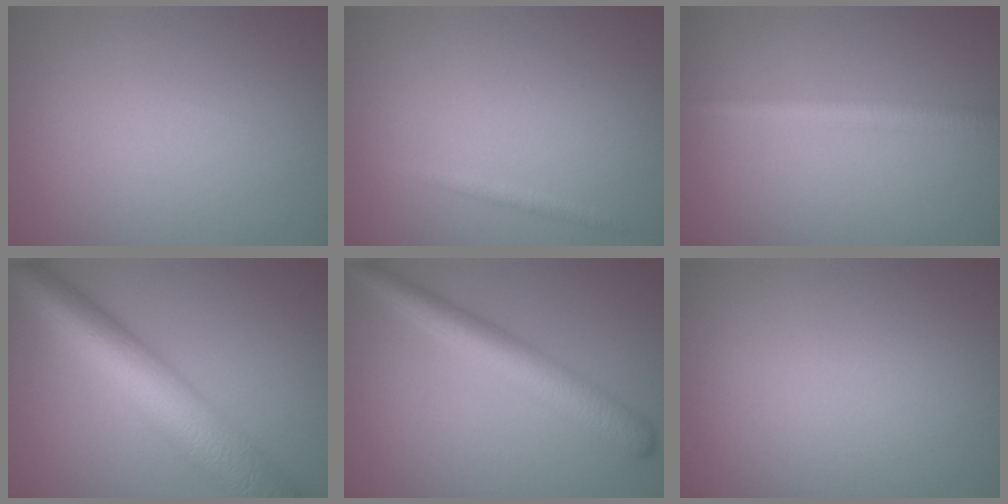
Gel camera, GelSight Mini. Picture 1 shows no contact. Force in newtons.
{"total": 0.9, "press": 0.9, "slide": 0.1}
{"total": 2.2, "press": 2.2, "slide": 0.1}
{"total": 9.7, "press": 9.7, "slide": 0.3}
{"total": 5.1, "press": 5.1, "slide": 0.1}
{"total": 0.0}